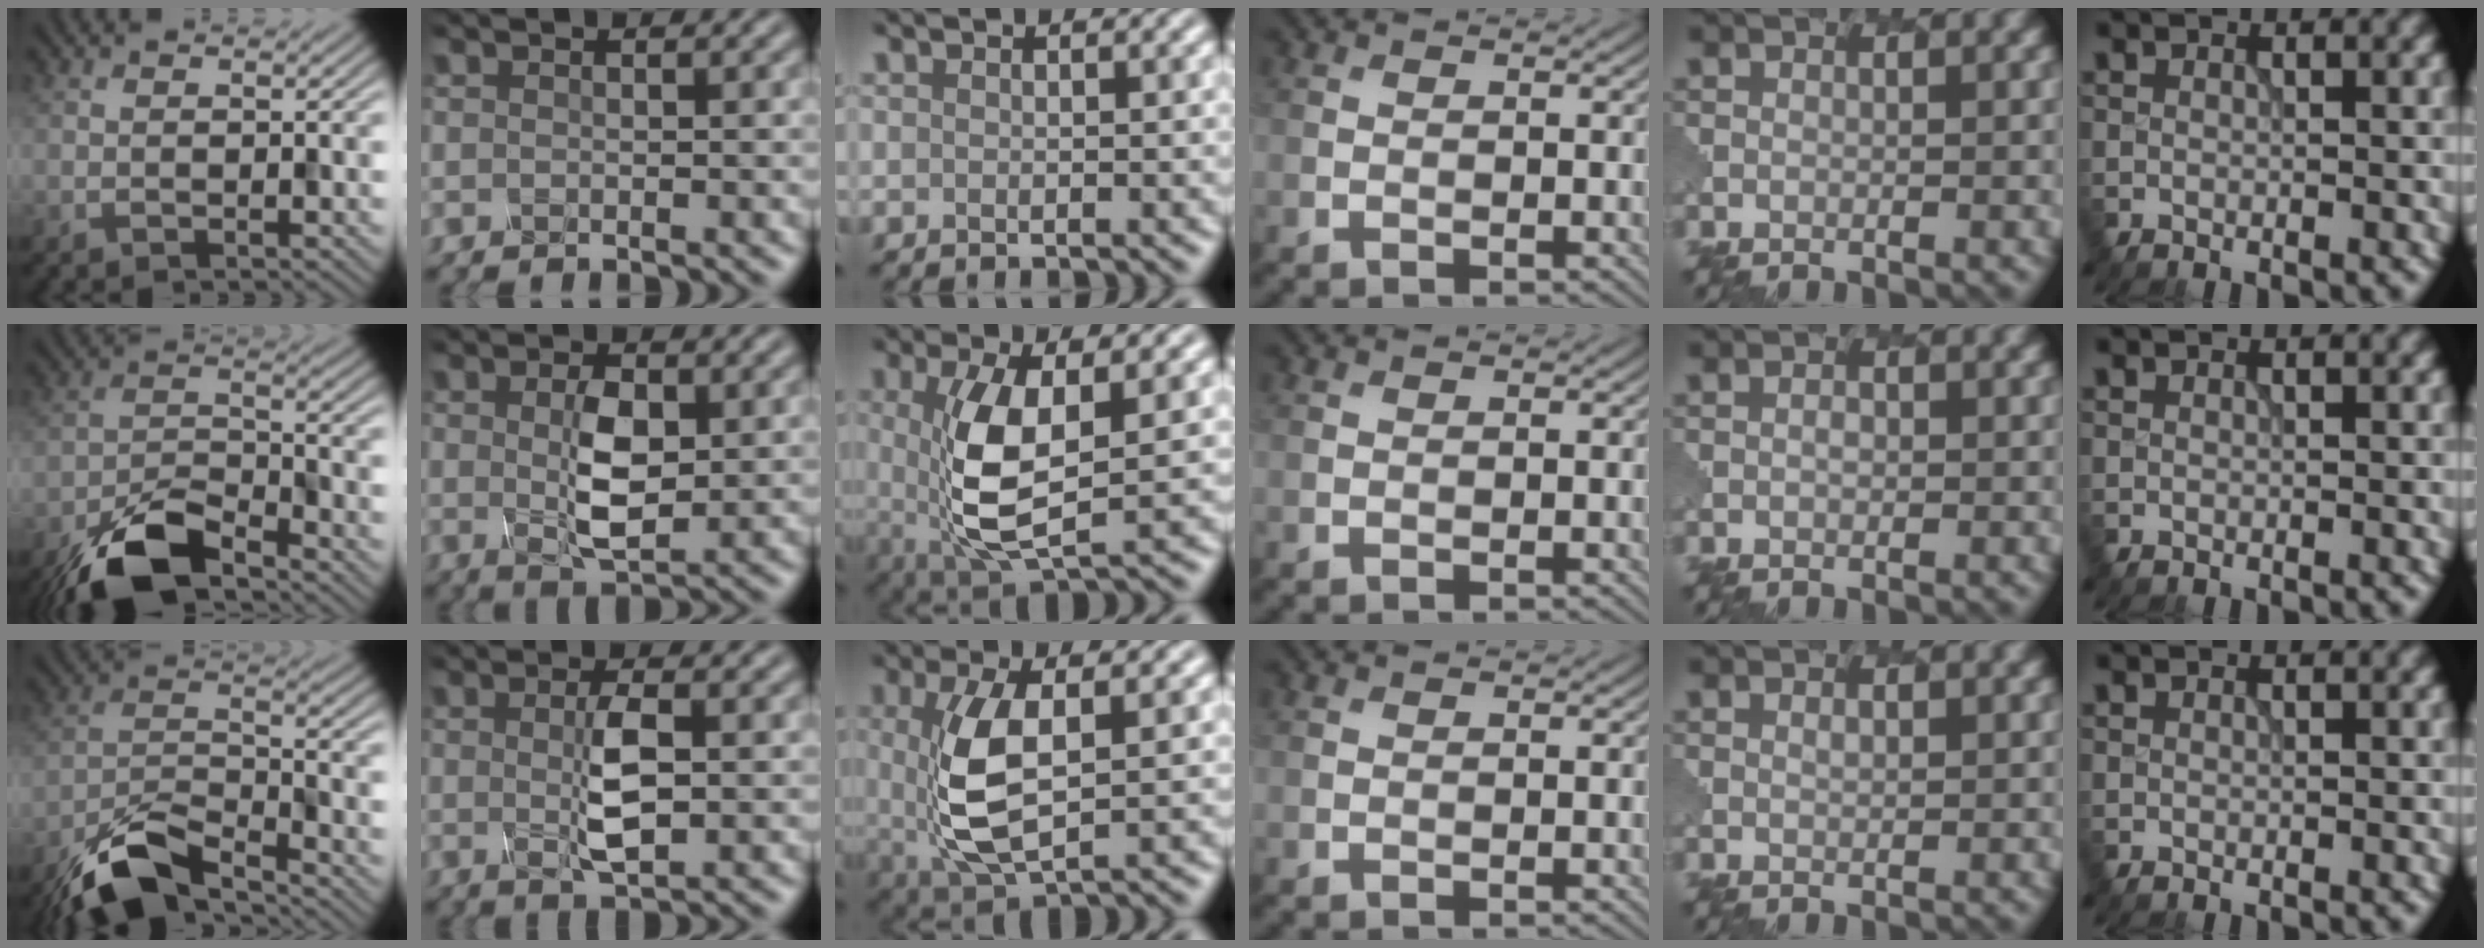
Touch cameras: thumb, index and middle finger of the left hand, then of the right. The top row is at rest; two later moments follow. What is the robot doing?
{"motion": "press", "object": "mechanical pencil"}